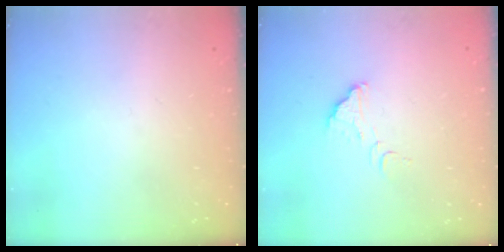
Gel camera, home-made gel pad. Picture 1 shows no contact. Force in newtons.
{"total": 2.7, "press": 2.7, "slide": 0.2}